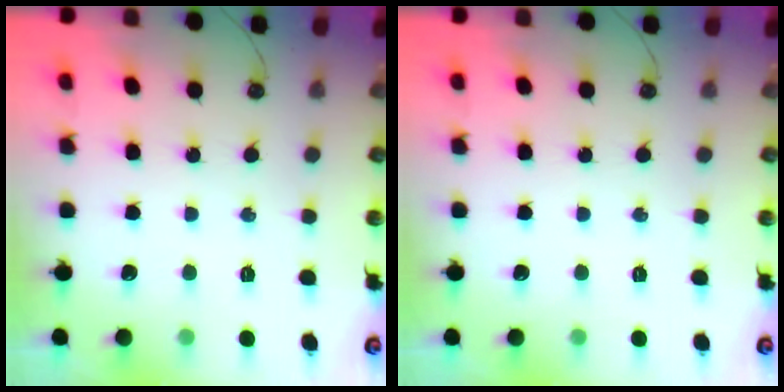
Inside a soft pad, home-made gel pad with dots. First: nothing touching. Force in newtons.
{"total": 0.0}